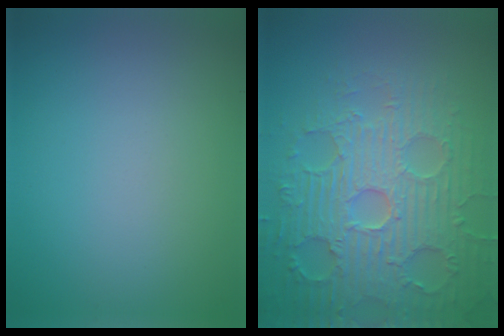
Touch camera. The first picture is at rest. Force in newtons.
{"total": 7.7, "press": 6.3, "slide": 4.5}